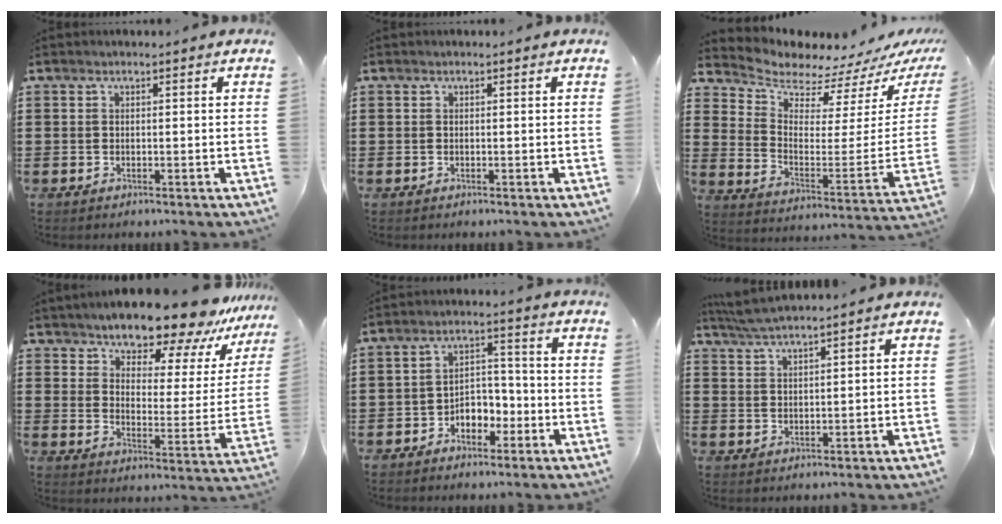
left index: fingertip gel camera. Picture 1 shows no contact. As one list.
[{"total": 0.0}, {"total": 6.2, "force": [6.1, 1.1, -0.1], "torque": [-0.037, -0.070, 0.103]}, {"total": 11.4, "force": [10.4, 2.2, 3.9], "torque": [-0.090, -0.078, 0.182]}, {"total": 4.3, "force": [-2.8, 2.8, 1.8], "torque": [-0.037, 0.011, -0.057]}, {"total": 3.2, "force": [3.0, 0.1, 1.0], "torque": [-0.028, -0.006, 0.057]}]